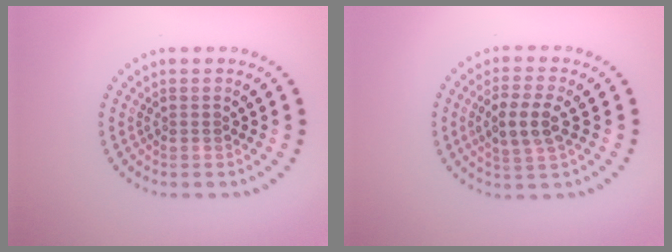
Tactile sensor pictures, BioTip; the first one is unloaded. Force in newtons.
{"total": 3.5, "press": 3.4, "slide": 1.0}